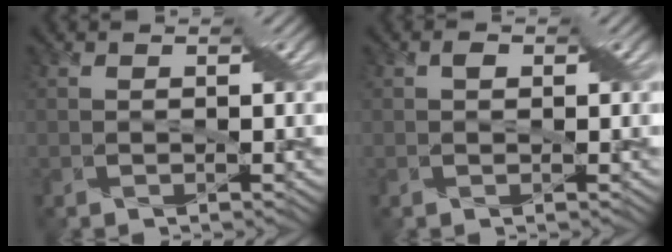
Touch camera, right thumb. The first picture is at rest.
{"total": 0.5, "force": [0.2, 0.5, 0.1], "torque": [-0.001, -0.002, 0.002]}